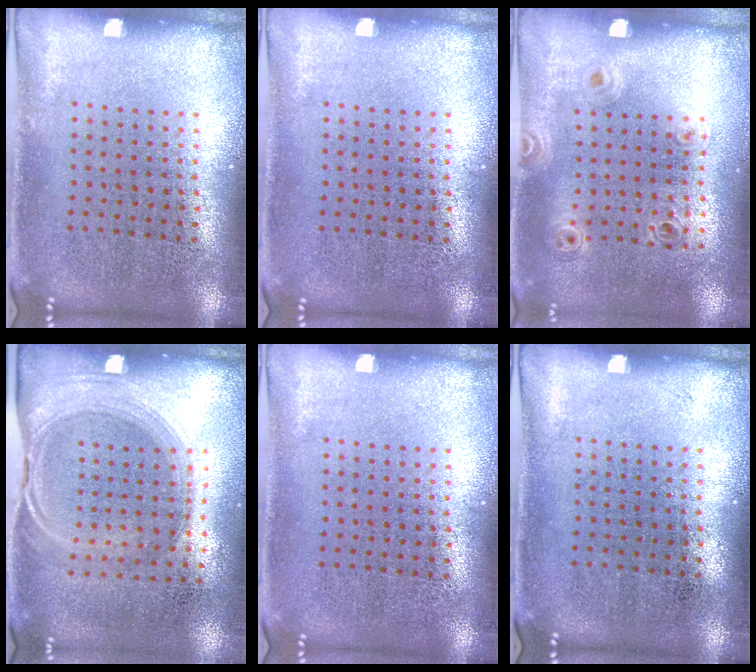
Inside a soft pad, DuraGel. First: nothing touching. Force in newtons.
{"total": 0.0}
{"total": 0.9, "press": 0.8, "slide": 0.3}
{"total": 1.5, "press": 1.3, "slide": 0.7}
{"total": 0.0}
{"total": 0.0}